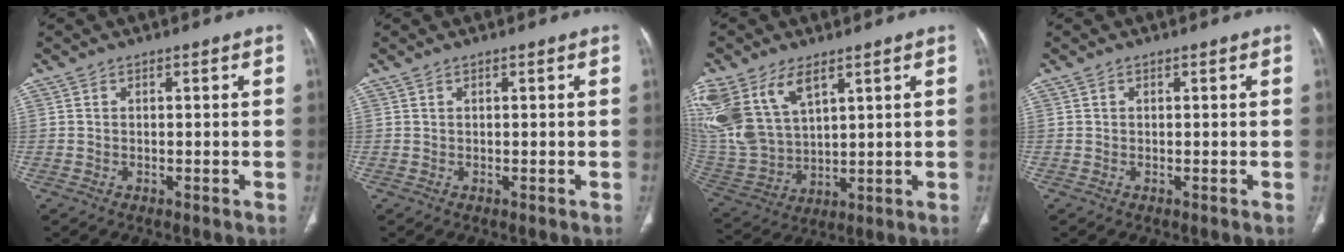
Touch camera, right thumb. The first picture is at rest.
{"total": 0.0}
{"total": 18.5, "force": [9.0, 10.8, 12.0], "torque": [-0.273, -0.015, 0.194]}
{"total": 0.0}